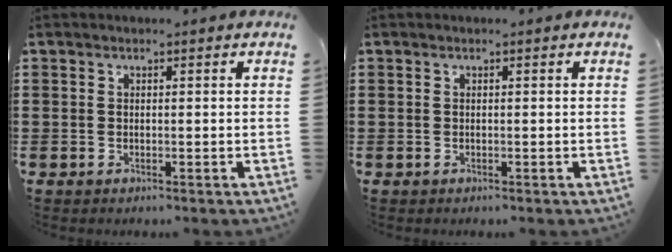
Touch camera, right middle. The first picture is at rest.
{"total": 0.0}